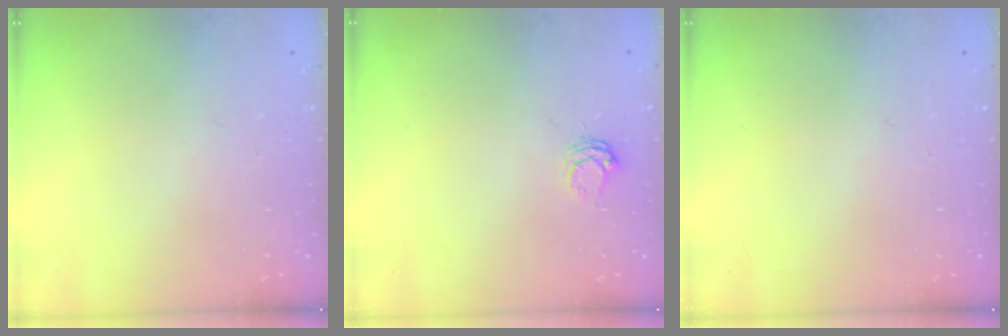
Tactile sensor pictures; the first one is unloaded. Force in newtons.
{"total": 3.7, "press": 3.7, "slide": 0.5}
{"total": 0.0}